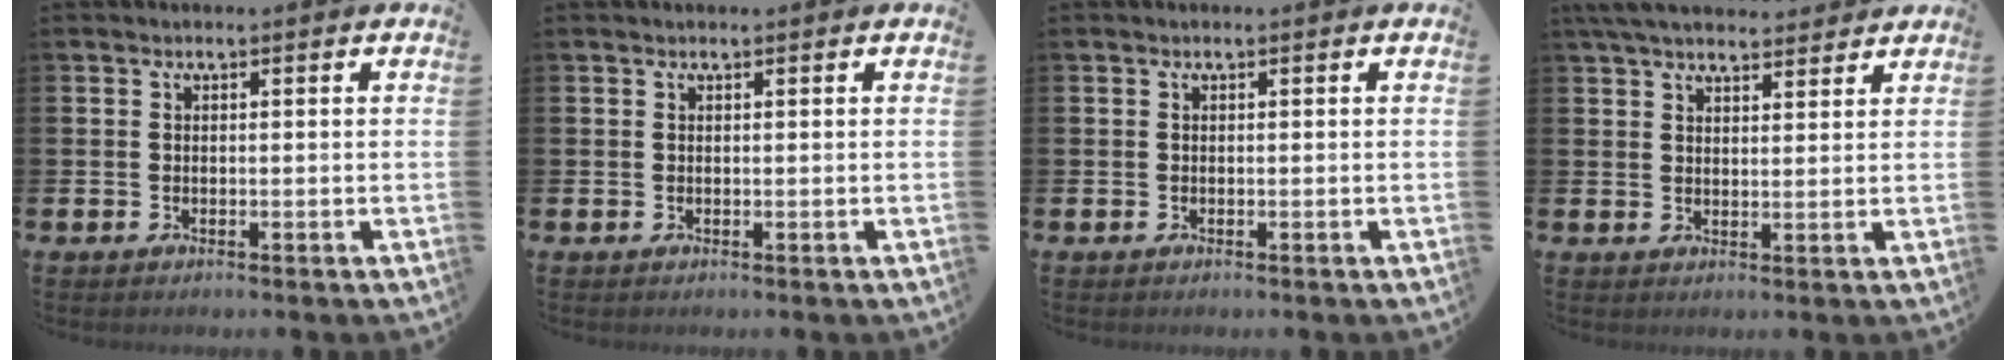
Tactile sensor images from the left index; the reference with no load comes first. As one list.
[{"total": 0.0}, {"total": 0.0}, {"total": 5.5, "force": [5.0, 1.4, 1.6], "torque": [-0.037, -0.018, 0.092]}]